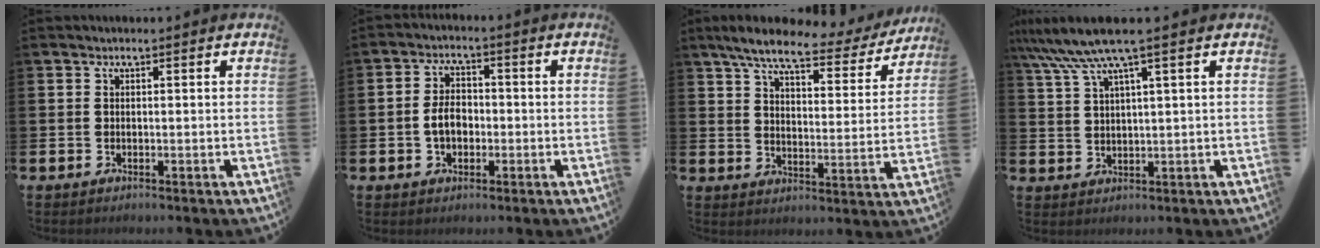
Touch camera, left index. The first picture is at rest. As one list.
[{"total": 4.0, "force": [-0.9, 2.8, 2.7], "torque": [-0.037, 0.001, -0.022]}, {"total": 7.5, "force": [6.3, 1.6, 3.8], "torque": [-0.094, -0.034, 0.103]}, {"total": 7.0, "force": [4.9, 0.6, 4.9], "torque": [-0.110, -0.008, 0.087]}]